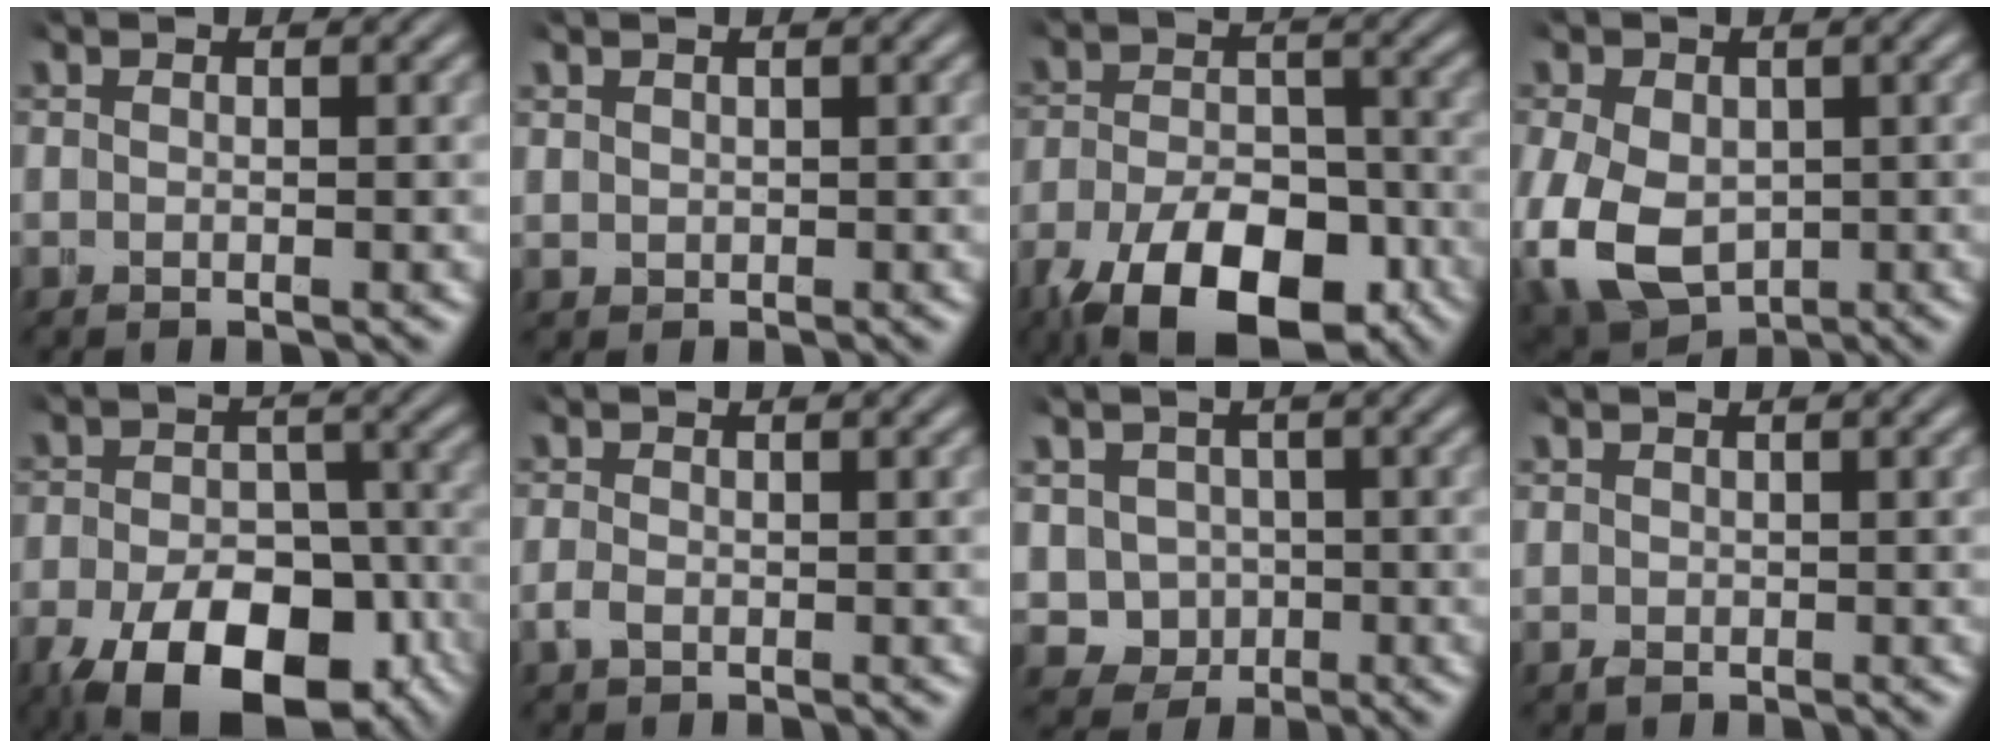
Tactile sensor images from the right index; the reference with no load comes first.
{"total": 1.0, "force": [0.1, 0.0, -1.0], "torque": [0.006, -0.008, 0.019]}
{"total": 10.8, "force": [-7.2, 5.6, 5.7], "torque": [-0.089, -0.041, -0.088]}
{"total": 8.9, "force": [-2.9, 7.5, 3.7], "torque": [-0.128, -0.069, -0.009]}
{"total": 11.7, "force": [-7.8, 6.3, 6.1], "torque": [-0.104, -0.054, -0.089]}
{"total": 1.1, "force": [-1.0, 0.3, -0.4], "torque": [-0.010, -0.016, -0.002]}
{"total": 7.4, "force": [-2.0, 7.1, 0.9], "torque": [-0.047, -0.045, -0.017]}
{"total": 1.2, "force": [-0.4, -0.2, -1.1], "torque": [0.007, -0.010, 0.008]}